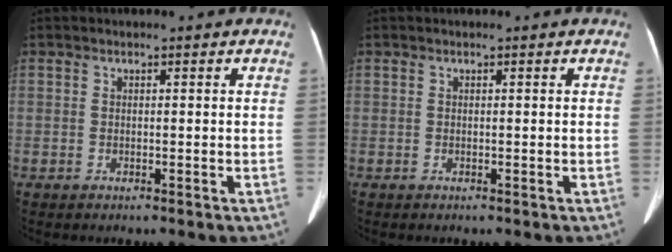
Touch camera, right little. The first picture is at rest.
{"total": 0.0}